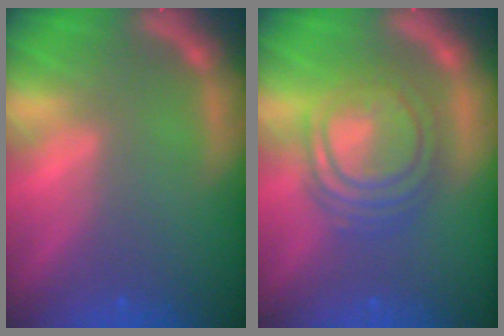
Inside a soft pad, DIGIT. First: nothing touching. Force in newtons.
{"total": 8.1}